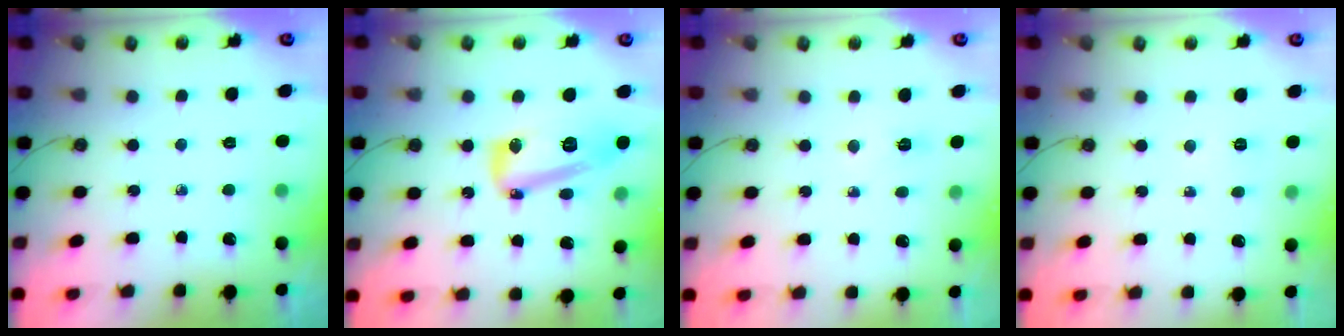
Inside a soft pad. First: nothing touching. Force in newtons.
{"total": 13.9, "press": 13.8, "slide": 1.4}
{"total": 3.7, "press": 3.1, "slide": 2.0}
{"total": 2.6, "press": 2.4, "slide": 0.9}